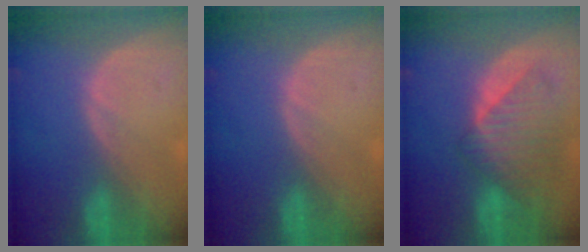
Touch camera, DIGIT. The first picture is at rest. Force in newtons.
{"total": 0.0}
{"total": 8.9, "press": 8.1, "slide": 3.8}